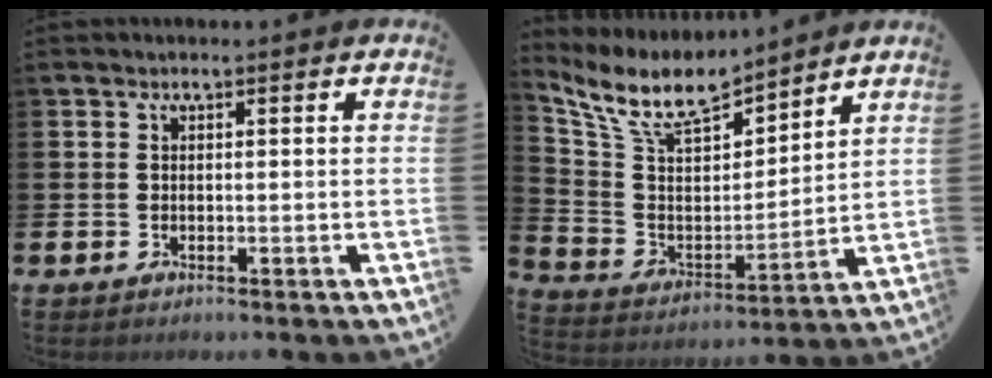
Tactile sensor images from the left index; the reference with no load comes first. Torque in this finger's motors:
{"motor_torque": [0.29, -0.58, 0.64, 0.21]}